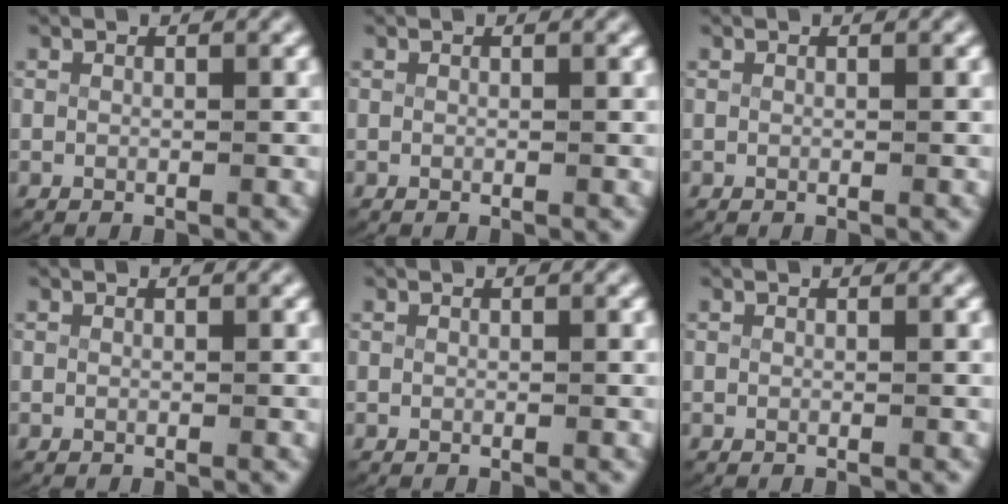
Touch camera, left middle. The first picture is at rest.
{"total": 0.0}
{"total": 0.0}
{"total": 0.0}
{"total": 0.0}
{"total": 0.0}